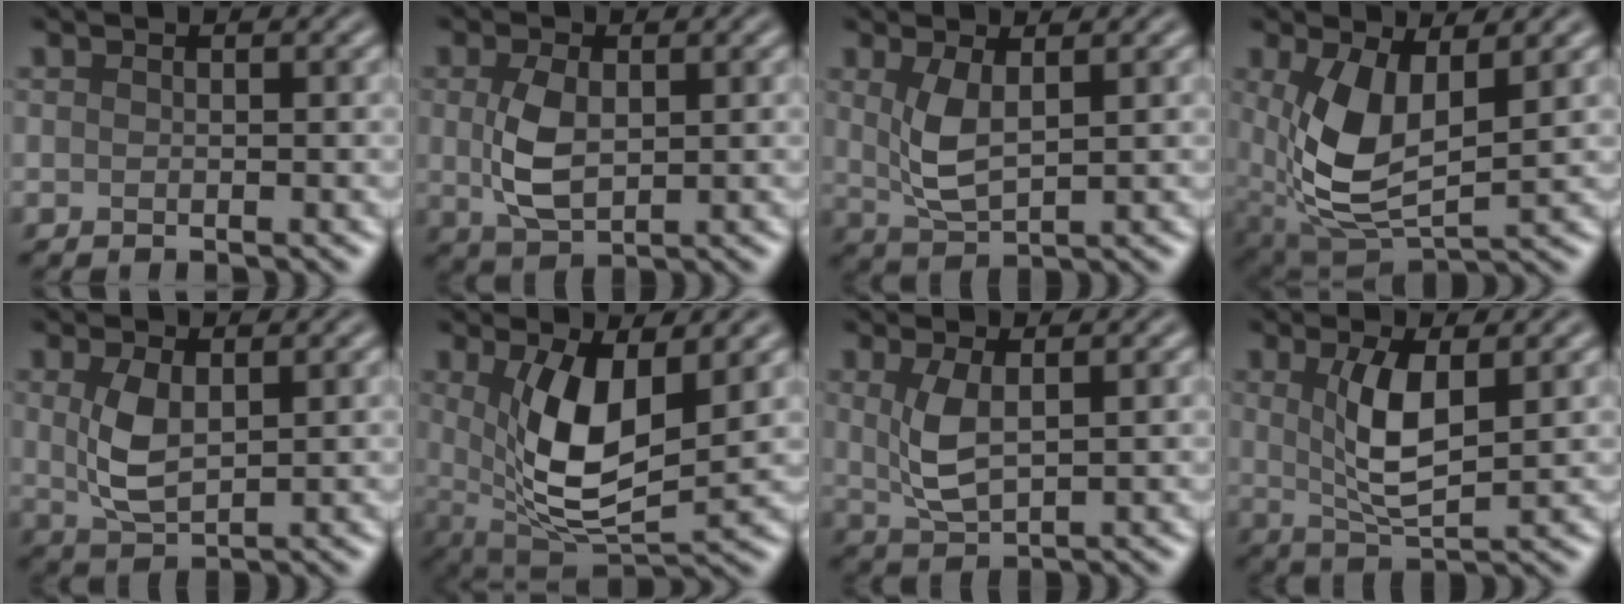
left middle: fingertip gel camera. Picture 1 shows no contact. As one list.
[{"total": 4.3, "force": [0.4, 2.5, 3.4], "torque": [-0.082, 0.000, 0.013]}, {"total": 3.4, "force": [1.0, 1.3, 2.9], "torque": [-0.068, -0.007, 0.026]}, {"total": 7.7, "force": [1.2, 3.8, 6.6], "torque": [-0.151, -0.012, 0.026]}, {"total": 3.7, "force": [0.8, 1.9, 3.0], "torque": [-0.072, -0.003, 0.021]}, {"total": 8.0, "force": [1.5, 3.4, 7.1], "torque": [-0.142, -0.018, 0.031]}, {"total": 3.3, "force": [0.8, 1.4, 2.9], "torque": [-0.070, -0.004, 0.021]}, {"total": 5.0, "force": [1.1, 1.7, 4.5], "torque": [-0.096, -0.004, 0.024]}]